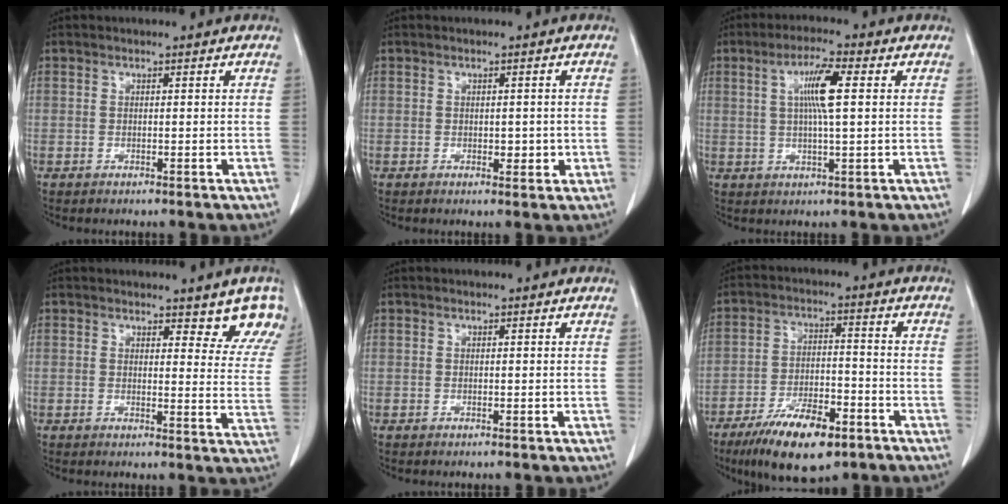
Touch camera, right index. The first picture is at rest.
{"total": 2.1, "force": [-0.3, 1.3, 1.6], "torque": [-0.018, 0.001, 0.001]}
{"total": 6.8, "force": [1.5, 0.3, 6.6], "torque": [-0.122, 0.004, 0.026]}
{"total": 9.0, "force": [7.6, 2.7, 4.0], "torque": [-0.016, -0.028, 0.064]}
{"total": 0.0}
{"total": 12.8, "force": [-8.1, 4.1, 9.0], "torque": [-0.155, -0.007, -0.134]}